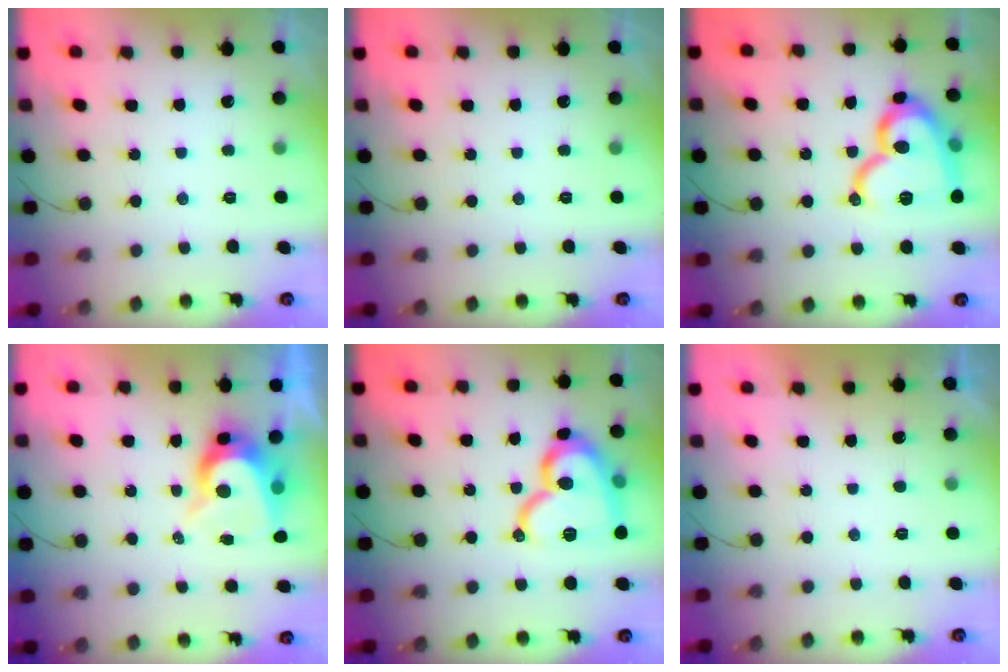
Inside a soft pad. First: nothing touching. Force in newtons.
{"total": 0.0}
{"total": 20.0, "press": 19.9, "slide": 1.1}
{"total": 9.2, "press": 9.2, "slide": 0.8}
{"total": 19.2, "press": 19.1, "slide": 1.6}
{"total": 1.2, "press": 1.1, "slide": 0.3}